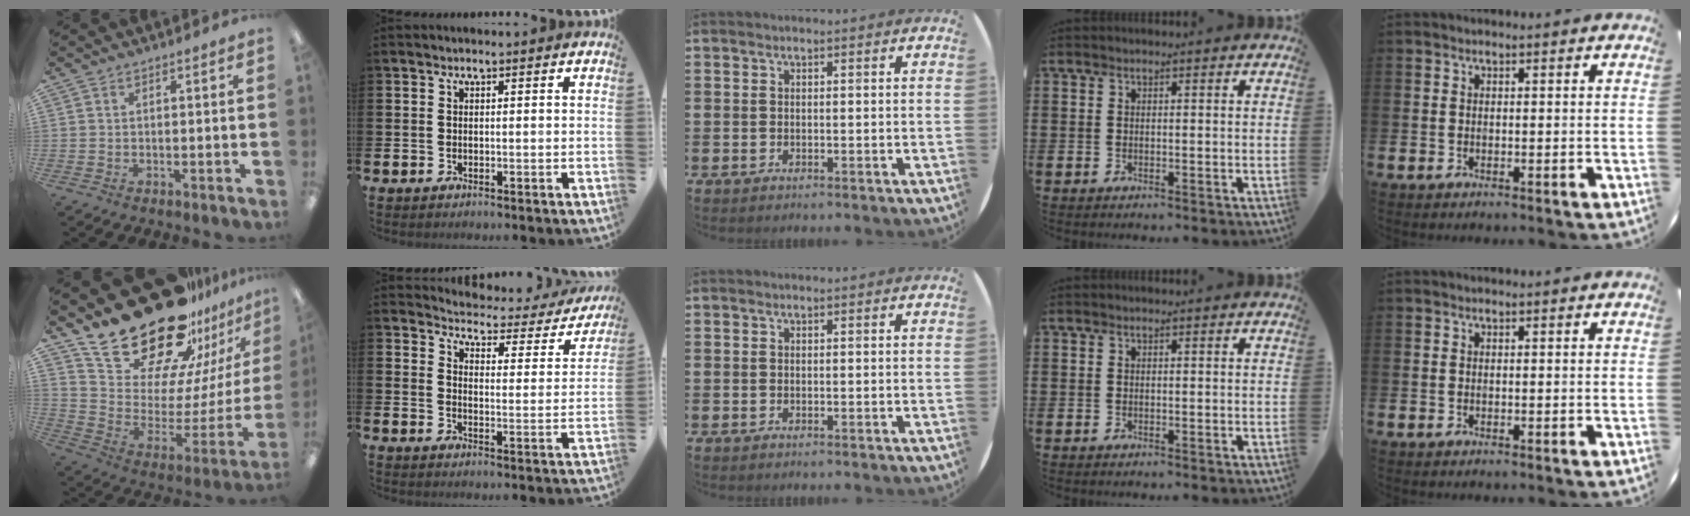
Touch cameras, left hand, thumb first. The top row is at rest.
{"thumb": {"total": 30.2, "force": [22.6, 13.2, 15.0], "torque": [-0.232, -0.166, 0.429]}, "index": {"total": 3.6, "force": [3.4, 0.9, 0.6], "torque": [-0.028, -0.037, 0.049]}}